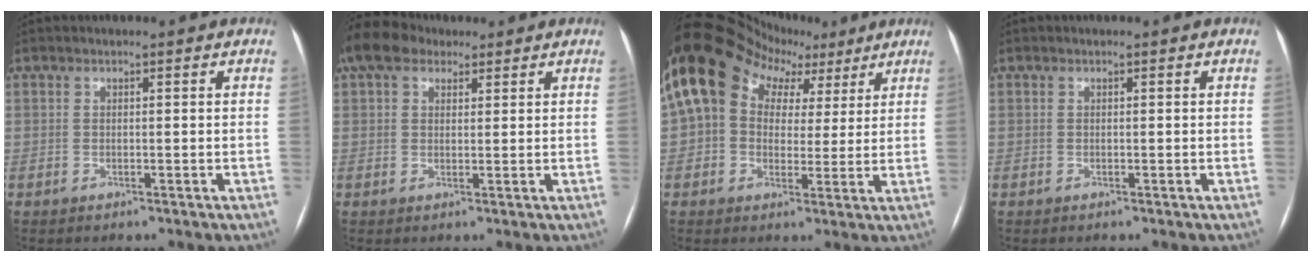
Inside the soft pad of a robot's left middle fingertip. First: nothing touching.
{"total": 7.9, "force": [5.6, 4.4, 3.4], "torque": [-0.071, 0.043, 0.105]}
{"total": 18.8, "force": [8.1, 13.8, 9.9], "torque": [-0.204, 0.097, 0.140]}
{"total": 0.0}